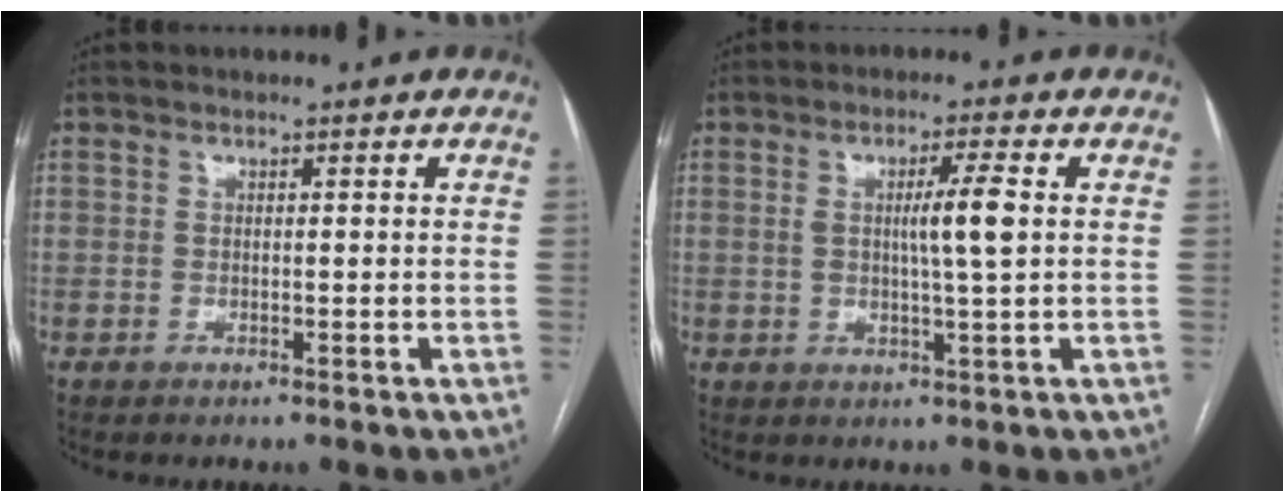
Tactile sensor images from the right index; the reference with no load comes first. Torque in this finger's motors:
{"motor_torque": [0.17, 0.02, 0.13, 0.06]}